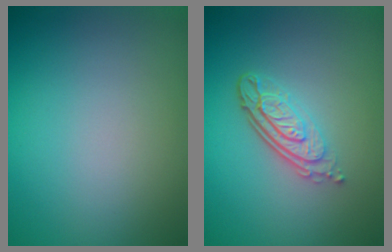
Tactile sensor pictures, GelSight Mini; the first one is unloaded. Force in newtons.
{"total": 4.3, "press": 3.0, "slide": 3.1}